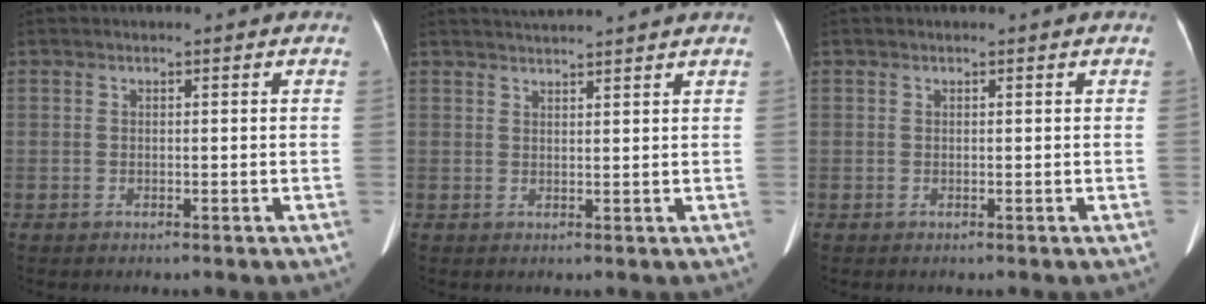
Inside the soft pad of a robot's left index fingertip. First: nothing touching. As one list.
[{"total": 5.6, "force": [5.2, -1.0, 1.7], "torque": [-0.023, 0.025, 0.072]}, {"total": 0.0}]